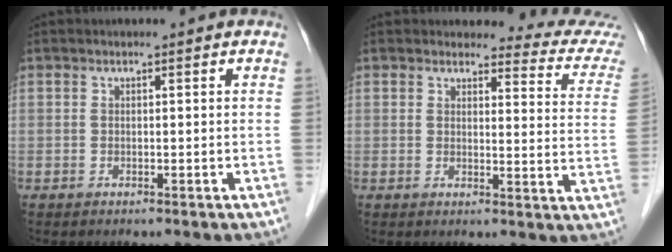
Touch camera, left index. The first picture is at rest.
{"total": 10.4, "force": [10.3, 0.4, 0.6], "torque": [0.013, -0.084, 0.087]}